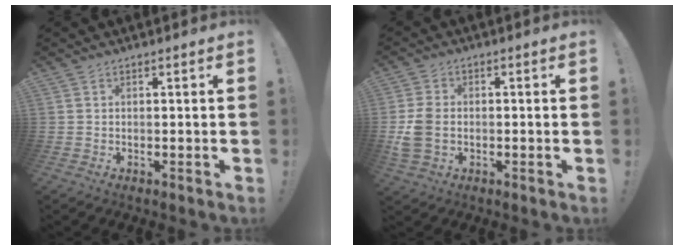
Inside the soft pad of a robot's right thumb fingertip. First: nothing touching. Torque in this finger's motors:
{"motor_torque": [0.90, 1.07, 0.42, -0.43, 0.04]}